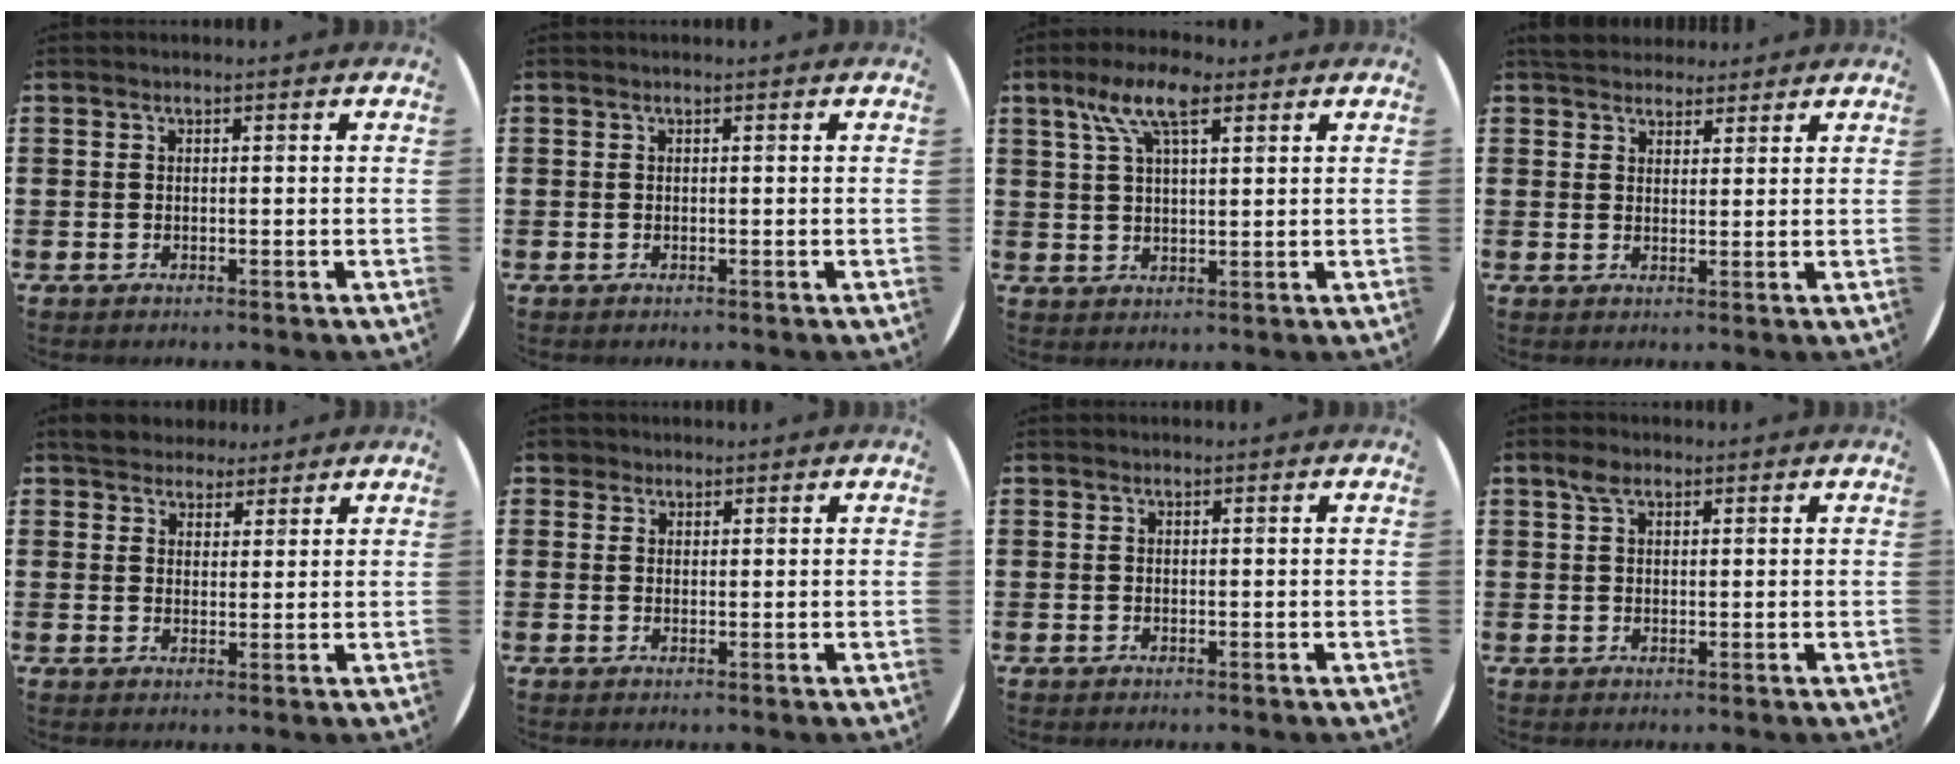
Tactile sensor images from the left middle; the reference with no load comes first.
{"total": 0.0}
{"total": 7.6, "force": [4.3, 2.8, 5.6], "torque": [-0.115, 0.011, 0.073]}
{"total": 3.7, "force": [3.5, 1.2, 0.3], "torque": [-0.007, -0.007, 0.066]}
{"total": 4.0, "force": [3.6, 1.6, 0.4], "torque": [-0.012, -0.005, 0.068]}
{"total": 1.7, "force": [1.4, 0.9, 0.2], "torque": [0.000, 0.001, 0.027]}
{"total": 0.0}
{"total": 2.1, "force": [1.4, 1.1, 1.1], "torque": [-0.017, 0.002, 0.025]}